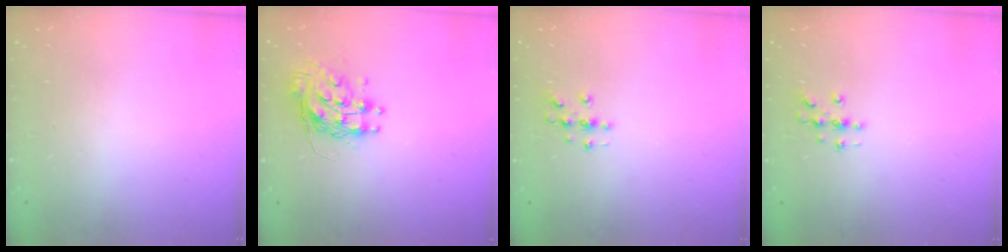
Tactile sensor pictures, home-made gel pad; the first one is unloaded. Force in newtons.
{"total": 9.8, "press": 9.8, "slide": 0.7}
{"total": 3.0, "press": 3.0, "slide": 0.3}
{"total": 3.0, "press": 3.0, "slide": 0.3}